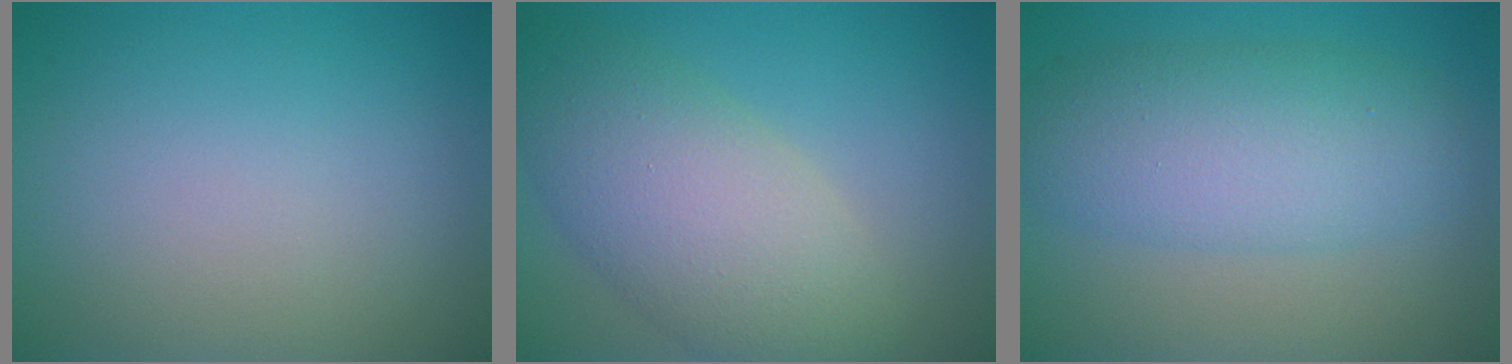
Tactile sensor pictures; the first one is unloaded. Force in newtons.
{"total": 7.5, "press": 7.5, "slide": 0.6}
{"total": 6.6, "press": 6.6, "slide": 0.2}